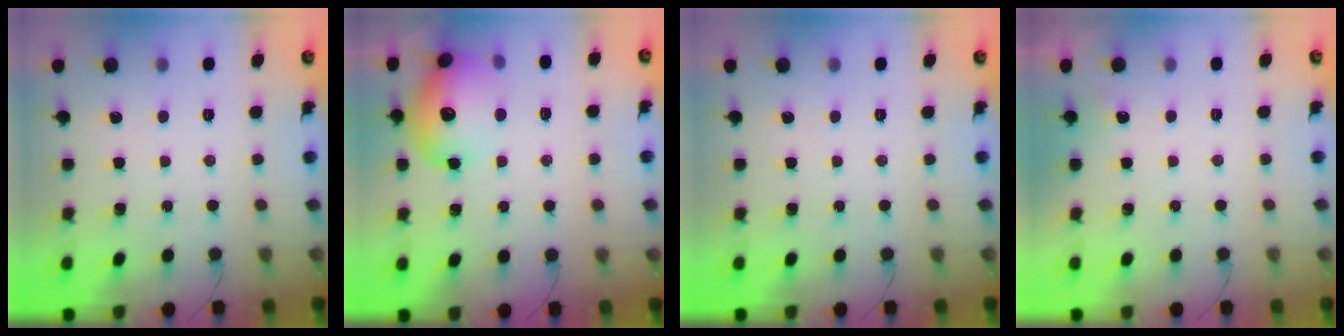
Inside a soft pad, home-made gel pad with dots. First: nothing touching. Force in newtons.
{"total": 15.7, "press": 15.6, "slide": 1.7}
{"total": 0.0}
{"total": 11.6, "press": 2.8, "slide": 11.2}